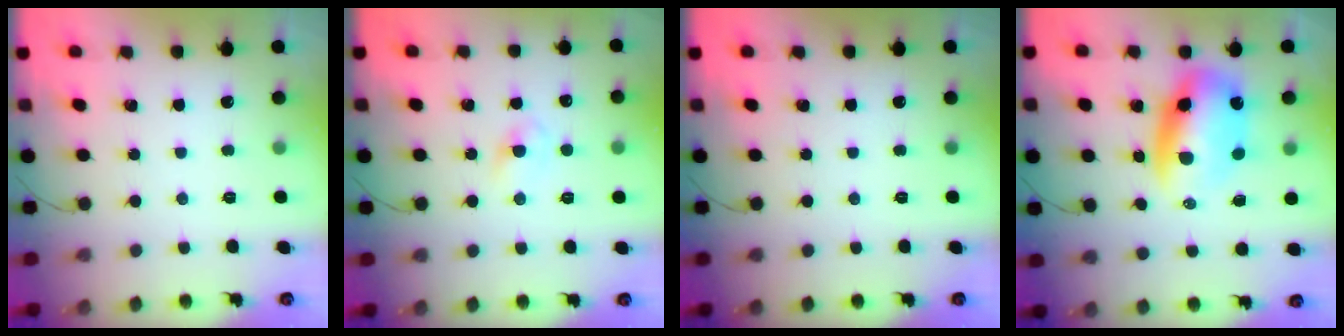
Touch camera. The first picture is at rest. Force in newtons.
{"total": 2.7, "press": 2.4, "slide": 1.1}
{"total": 0.0}
{"total": 10.8, "press": 10.4, "slide": 2.9}